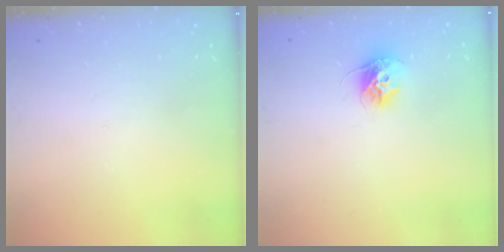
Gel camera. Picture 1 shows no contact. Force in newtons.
{"total": 9.5, "press": 9.5, "slide": 0.2}